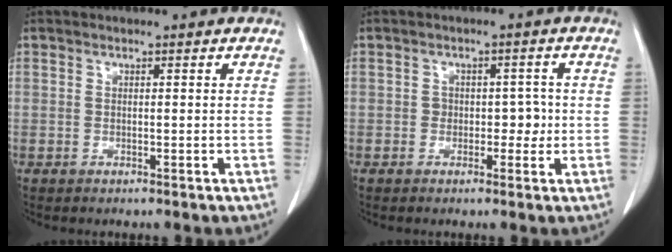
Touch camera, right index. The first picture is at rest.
{"total": 2.9, "force": [-0.3, 2.1, 1.9], "torque": [-0.011, 0.011, -0.003]}